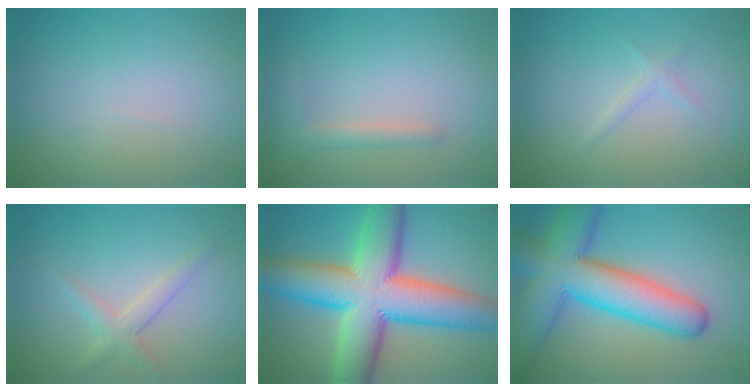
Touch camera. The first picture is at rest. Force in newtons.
{"total": 1.6, "press": 1.6, "slide": 0.1}
{"total": 0.9, "press": 0.9, "slide": 0.0}
{"total": 2.0, "press": 2.0, "slide": 0.1}
{"total": 13.9, "press": 13.9, "slide": 0.3}
{"total": 10.8, "press": 10.8, "slide": 0.5}